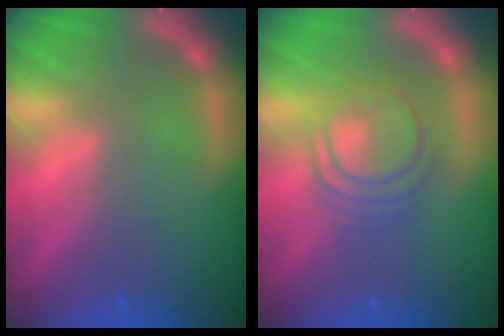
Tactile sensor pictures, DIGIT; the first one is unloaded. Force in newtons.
{"total": 5.6}